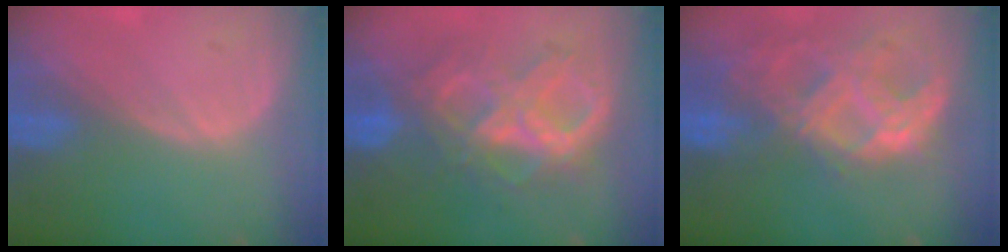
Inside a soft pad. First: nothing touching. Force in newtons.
{"total": 10.3, "press": 10.2, "slide": 1.3}
{"total": 11.3, "press": 9.5, "slide": 6.0}